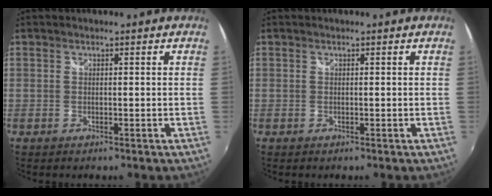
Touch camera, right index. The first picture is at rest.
{"total": 0.0}